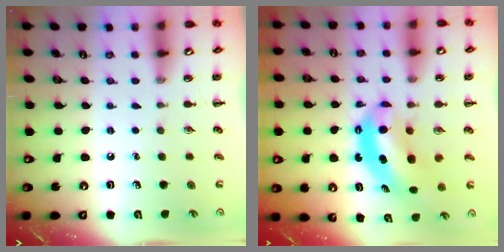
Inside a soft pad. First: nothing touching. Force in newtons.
{"total": 6.2, "press": 6.1, "slide": 1.2}